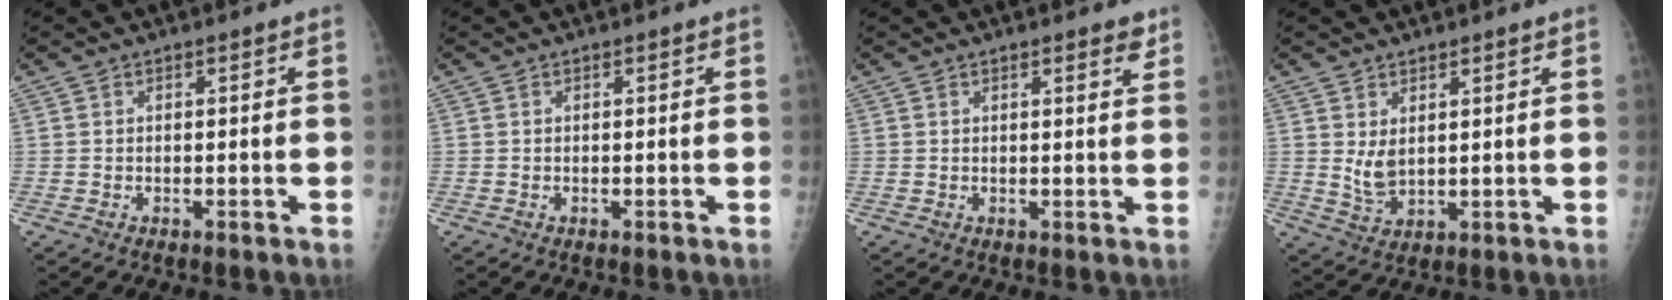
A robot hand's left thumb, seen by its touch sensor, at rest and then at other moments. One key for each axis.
{"total": 0.0}
{"total": 2.5, "fx": 1.8, "fy": 0.6, "fz": 1.6, "tx": -0.014, "ty": -0.008, "tz": 0.021}
{"total": 4.2, "fx": 1.5, "fy": 2.4, "fz": 3.1, "tx": -0.050, "ty": -0.021, "tz": 0.039}